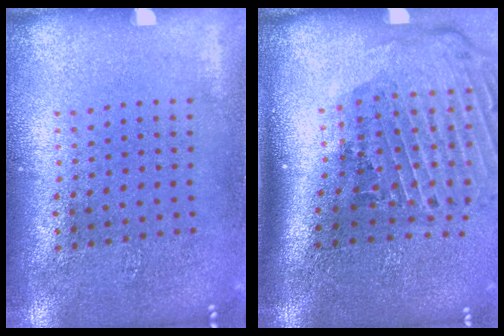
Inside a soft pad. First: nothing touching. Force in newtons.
{"total": 3.0, "press": 2.0, "slide": 2.2}